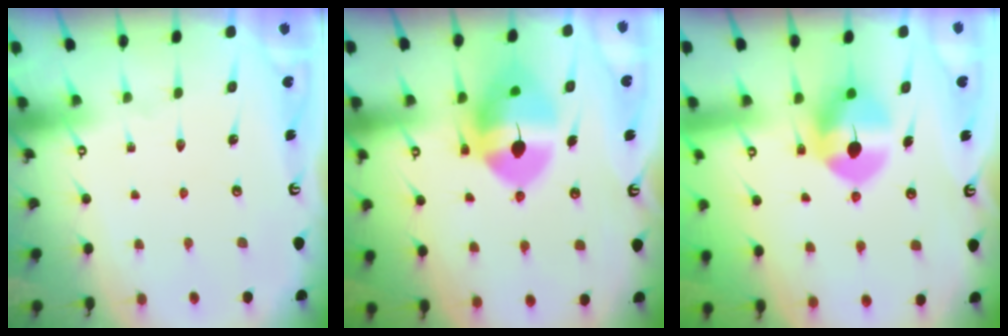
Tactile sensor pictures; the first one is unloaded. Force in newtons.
{"total": 12.4, "press": 12.2, "slide": 2.2}
{"total": 9.2, "press": 9.1, "slide": 1.3}